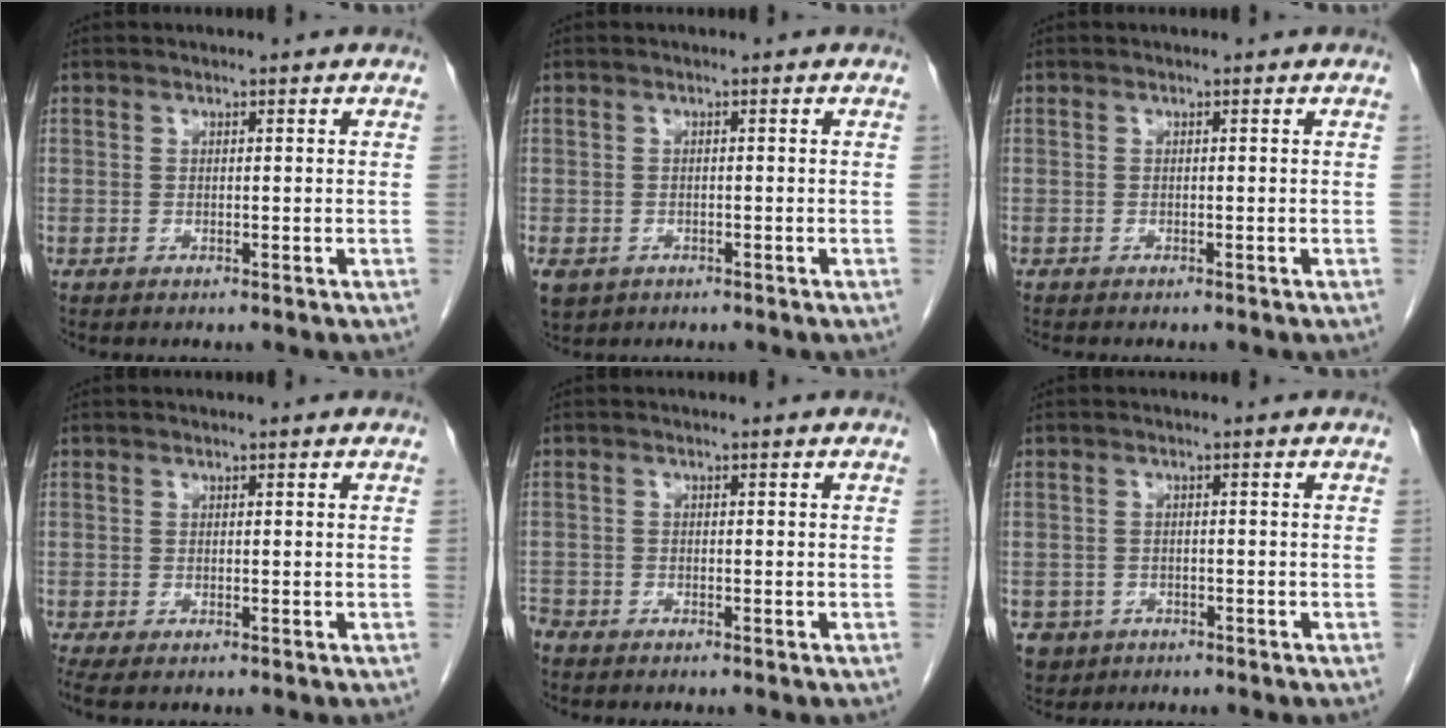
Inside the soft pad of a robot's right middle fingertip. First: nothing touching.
{"total": 7.1, "force": [-3.3, 5.5, 3.0], "torque": [-0.088, -0.010, -0.045]}
{"total": 0.9, "force": [-0.8, 0.1, 0.4], "torque": [-0.007, -0.001, -0.012]}
{"total": 1.4, "force": [-0.9, 0.4, 1.0], "torque": [-0.017, -0.007, -0.016]}
{"total": 1.8, "force": [-1.7, 0.6, 0.4], "torque": [-0.010, -0.003, -0.032]}
{"total": 3.5, "force": [-1.9, 3.0, 0.5], "torque": [-0.009, 0.006, -0.028]}